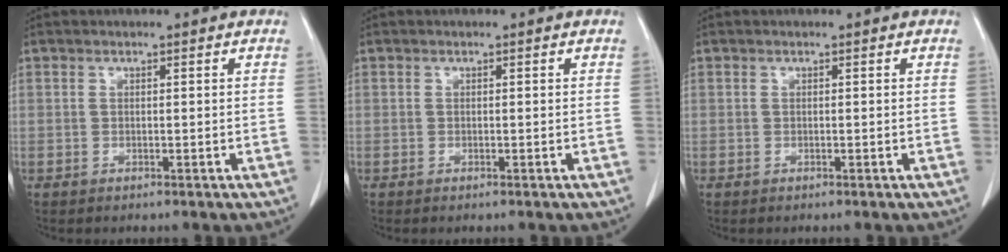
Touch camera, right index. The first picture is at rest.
{"total": 0.0}
{"total": 0.0}